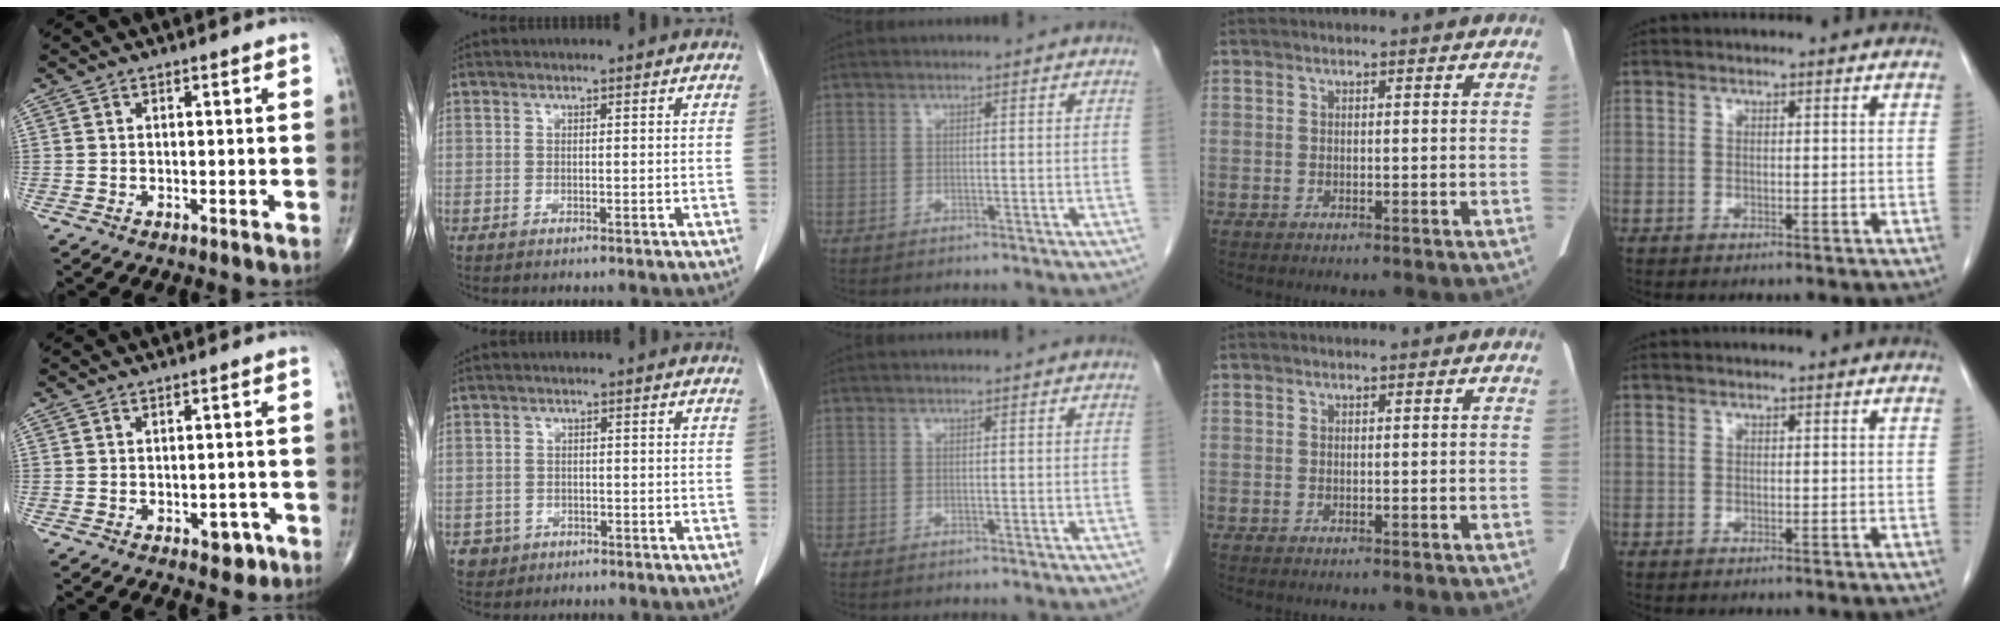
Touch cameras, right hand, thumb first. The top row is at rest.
{"thumb": {"total": 3.3, "force": [-1.6, 2.0, 2.1], "torque": [-0.008, 0.009, -0.017]}, "index": {"total": 3.0, "force": [-1.4, 2.6, 0.0], "torque": [0.004, 0.011, -0.021]}}